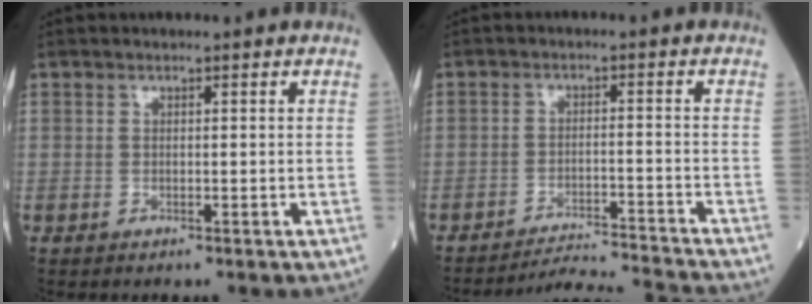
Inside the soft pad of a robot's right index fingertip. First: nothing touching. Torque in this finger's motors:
{"motor_torque": [-0.27, -0.51, 0.02, 0.01]}